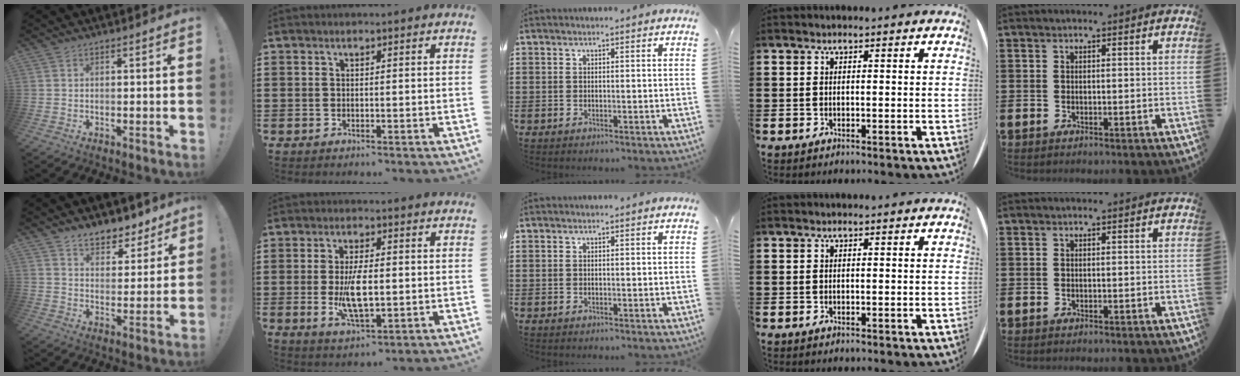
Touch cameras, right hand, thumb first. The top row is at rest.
{"thumb": {"total": 7.8, "force": [6.4, 4.0, 2.1], "torque": [-0.025, -0.052, 0.121]}, "index": {"total": 7.6, "force": [-0.7, 3.0, 7.0], "torque": [-0.135, -0.010, -0.016]}}